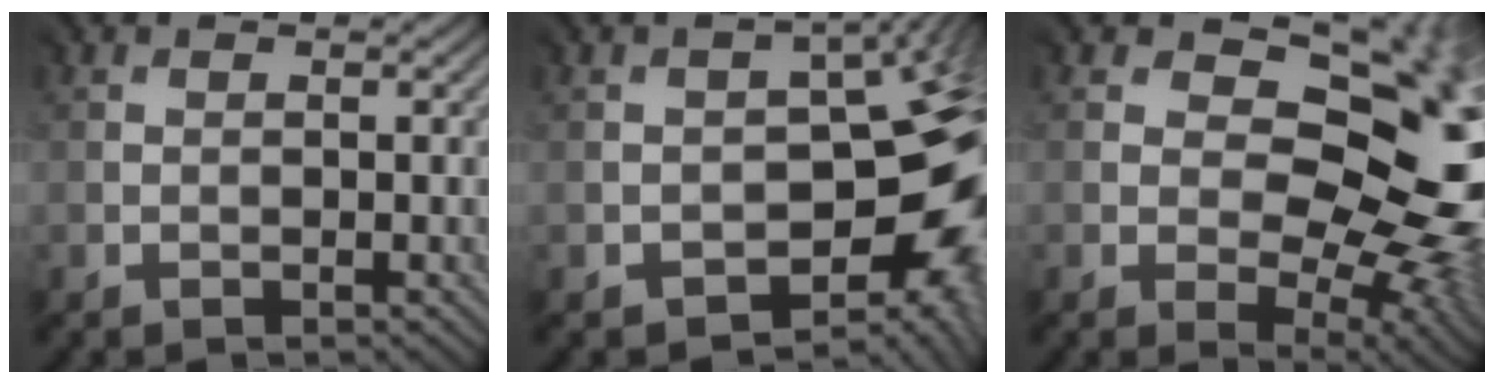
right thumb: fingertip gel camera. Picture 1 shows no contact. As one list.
[{"total": 11.9, "force": [-4.8, 6.9, 8.5], "torque": [-0.076, -0.017, -0.057]}, {"total": 14.9, "force": [1.0, 9.5, 11.4], "torque": [-0.105, -0.007, 0.034]}]